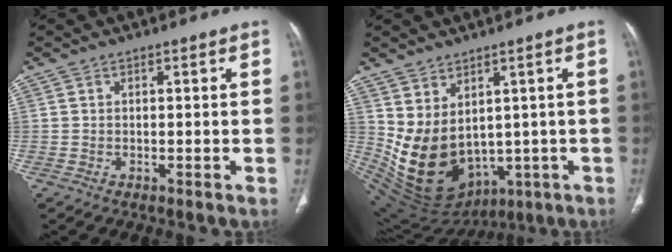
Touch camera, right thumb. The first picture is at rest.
{"total": 14.5, "force": [0.5, 10.5, 10.1], "torque": [-0.173, -0.023, 0.055]}